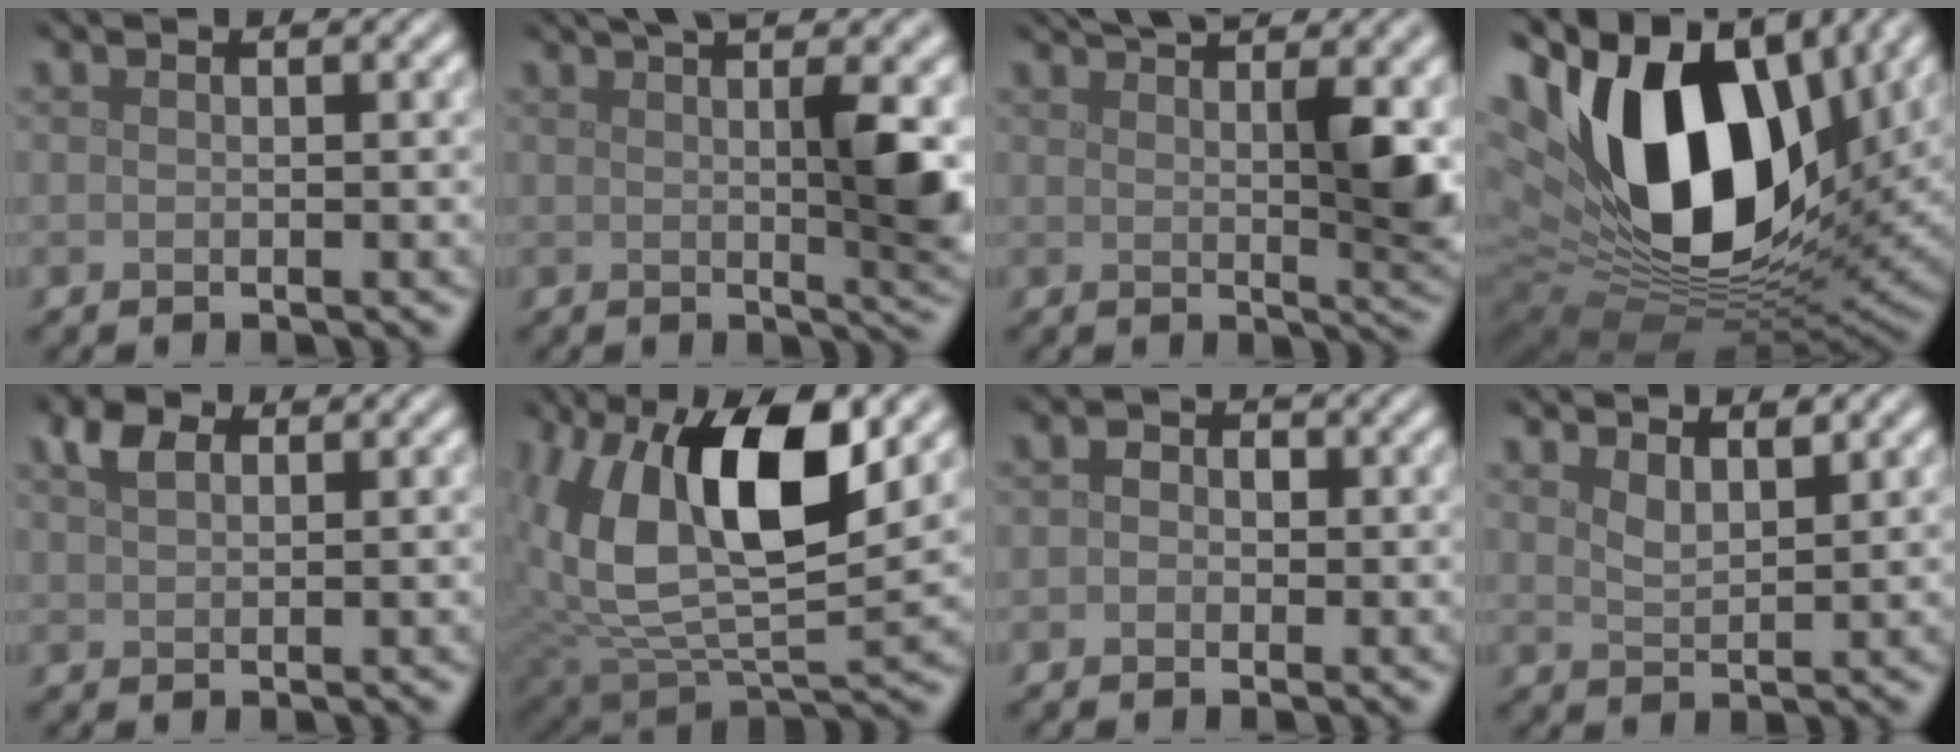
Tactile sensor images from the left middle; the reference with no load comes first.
{"total": 8.1, "force": [2.3, 2.0, 7.5], "torque": [-0.083, 0.007, 0.033]}
{"total": 7.7, "force": [3.7, 2.1, 6.4], "torque": [-0.076, 0.010, 0.062]}
{"total": 17.8, "force": [4.9, 10.5, 13.5], "torque": [-0.260, -0.002, 0.083]}
{"total": 2.2, "force": [1.3, 1.2, 1.2], "torque": [-0.032, 0.004, 0.026]}
{"total": 13.7, "force": [4.6, 6.6, 11.1], "torque": [-0.217, -0.006, 0.089]}
{"total": 1.3, "force": [-0.2, 1.2, 0.4], "torque": [-0.006, -0.003, -0.014]}
{"total": 1.9, "force": [1.4, 0.7, 1.1], "torque": [-0.025, -0.005, 0.029]}